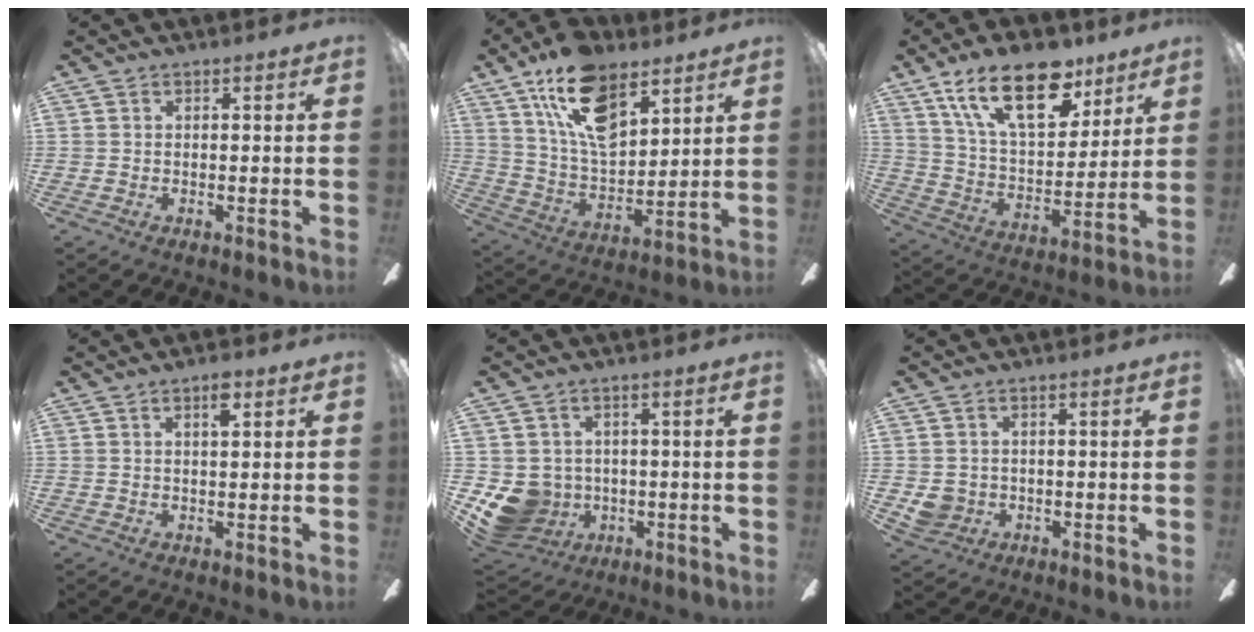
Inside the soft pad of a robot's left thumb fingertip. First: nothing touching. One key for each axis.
{"total": 17.9, "fx": 10.7, "fy": 9.3, "fz": 10.9, "tx": -0.201, "ty": -0.038, "tz": 0.197}
{"total": 23.1, "fx": 13.9, "fy": 11.2, "fz": 14.6, "tx": -0.247, "ty": -0.063, "tz": 0.242}
{"total": 3.2, "fx": 2.0, "fy": 1.0, "fz": 2.3, "tx": -0.034, "ty": -0.001, "tz": 0.031}
{"total": 8.6, "fx": -1.9, "fy": 8.0, "fz": 2.5, "tx": -0.101, "ty": 0.009, "tz": -0.030}
{"total": 3.9, "fx": -0.2, "fy": 3.7, "fz": 1.1, "tx": -0.023, "ty": 0.005, "tz": -0.003}